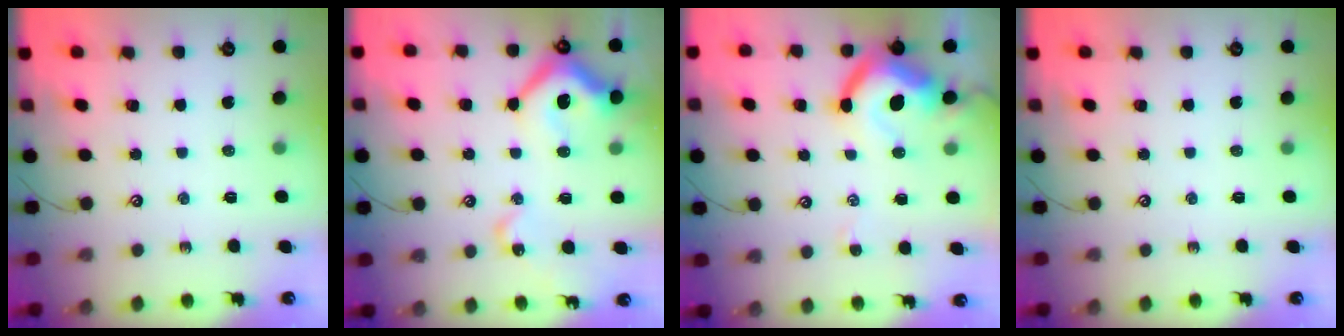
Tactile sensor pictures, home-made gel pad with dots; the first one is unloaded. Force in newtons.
{"total": 16.0, "press": 15.9, "slide": 1.9}
{"total": 11.1, "press": 11.0, "slide": 1.4}
{"total": 0.0}